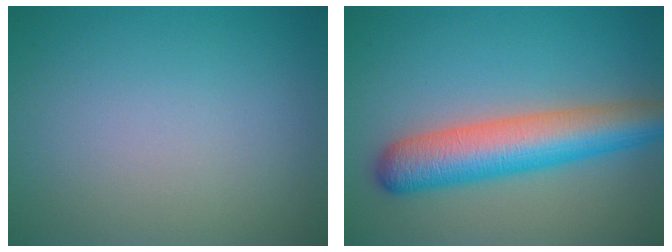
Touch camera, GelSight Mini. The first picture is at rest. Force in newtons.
{"total": 7.5, "press": 7.5, "slide": 0.3}